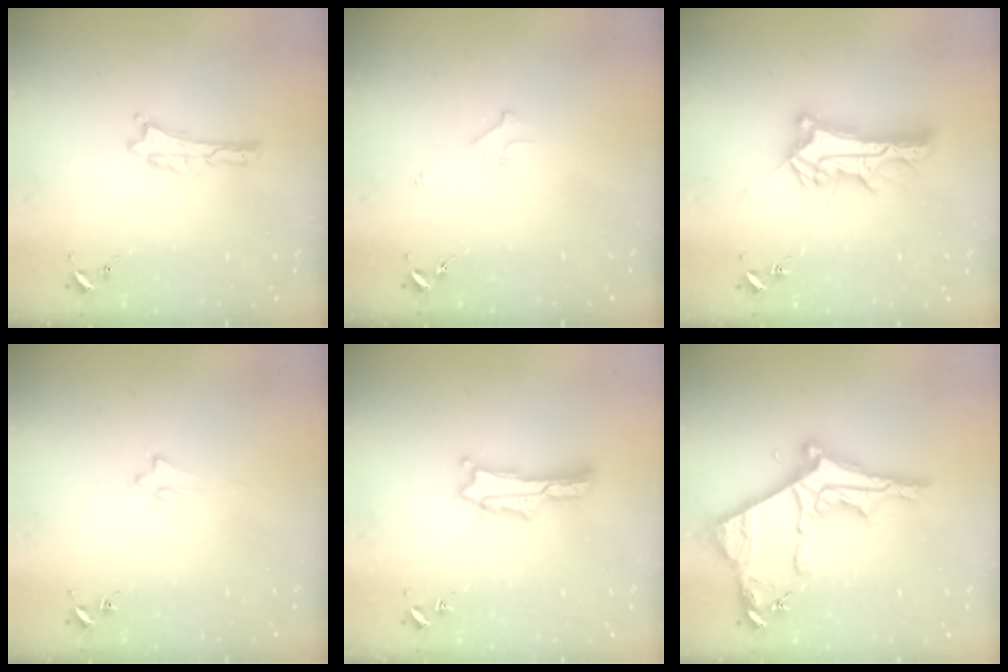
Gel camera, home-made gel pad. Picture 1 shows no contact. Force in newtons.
{"total": 2.2, "press": 2.2, "slide": 0.2}
{"total": 9.3, "press": 9.3, "slide": 0.7}
{"total": 1.6, "press": 1.5, "slide": 0.2}
{"total": 2.7, "press": 2.7, "slide": 0.4}
{"total": 10.1, "press": 10.1, "slide": 1.0}